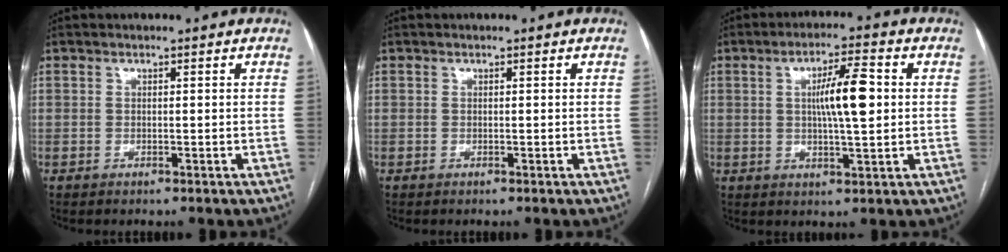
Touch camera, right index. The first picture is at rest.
{"total": 0.0}
{"total": 8.1, "force": [1.1, 1.1, 7.9], "torque": [-0.137, 0.009, 0.017]}